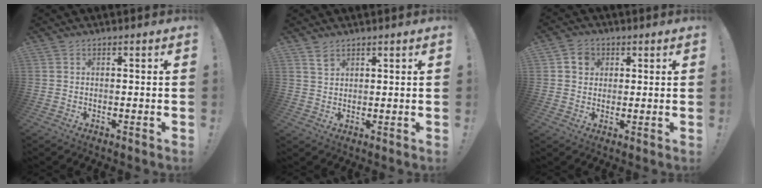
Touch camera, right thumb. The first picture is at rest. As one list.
[{"total": 2.8, "force": [2.1, 1.6, 0.9], "torque": [-0.004, -0.015, 0.037]}, {"total": 5.0, "force": [1.8, 4.4, 1.8], "torque": [-0.021, -0.001, 0.034]}]